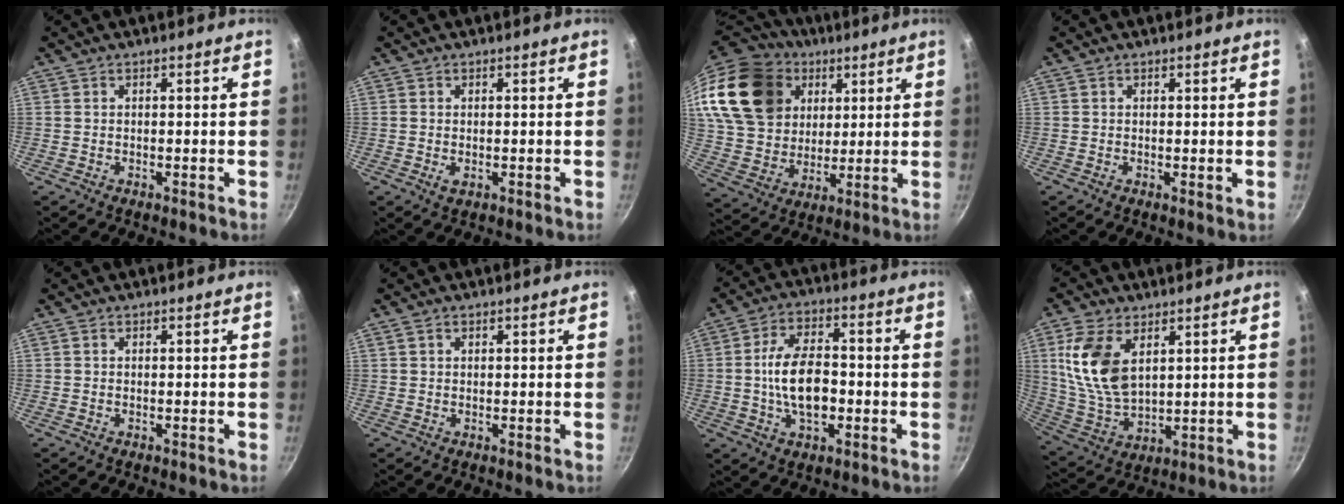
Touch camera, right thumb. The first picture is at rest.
{"total": 1.2, "force": [-0.1, 0.8, 0.9], "torque": [-0.016, -0.002, -0.001]}
{"total": 26.2, "force": [11.4, 19.4, 13.4], "torque": [-0.248, -0.004, 0.224]}
{"total": 0.8, "force": [0.4, 0.4, 0.6], "torque": [-0.008, -0.005, 0.003]}
{"total": 0.0}
{"total": 1.1, "force": [0.6, 0.7, 0.6], "torque": [-0.009, 0.000, 0.011]}
{"total": 12.1, "force": [-1.4, 6.7, 10.0], "torque": [-0.163, 0.023, -0.029]}
{"total": 13.9, "force": [4.7, 8.0, 10.4], "torque": [-0.197, -0.023, 0.105]}